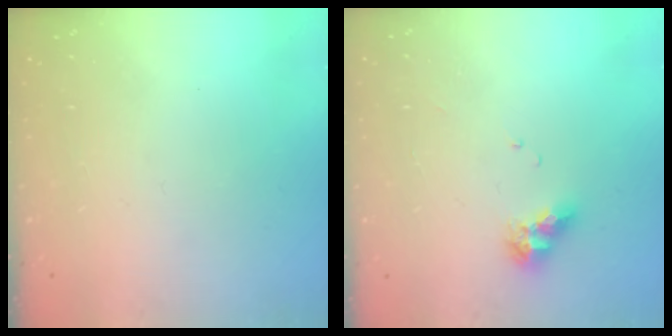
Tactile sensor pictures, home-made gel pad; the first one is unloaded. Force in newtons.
{"total": 9.7, "press": 9.6, "slide": 1.1}